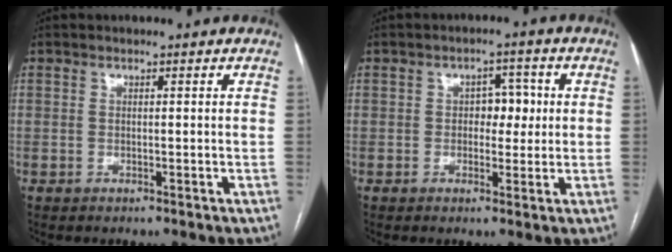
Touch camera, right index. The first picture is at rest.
{"total": 4.1, "force": [0.3, 2.6, 3.2], "torque": [-0.039, 0.014, 0.006]}